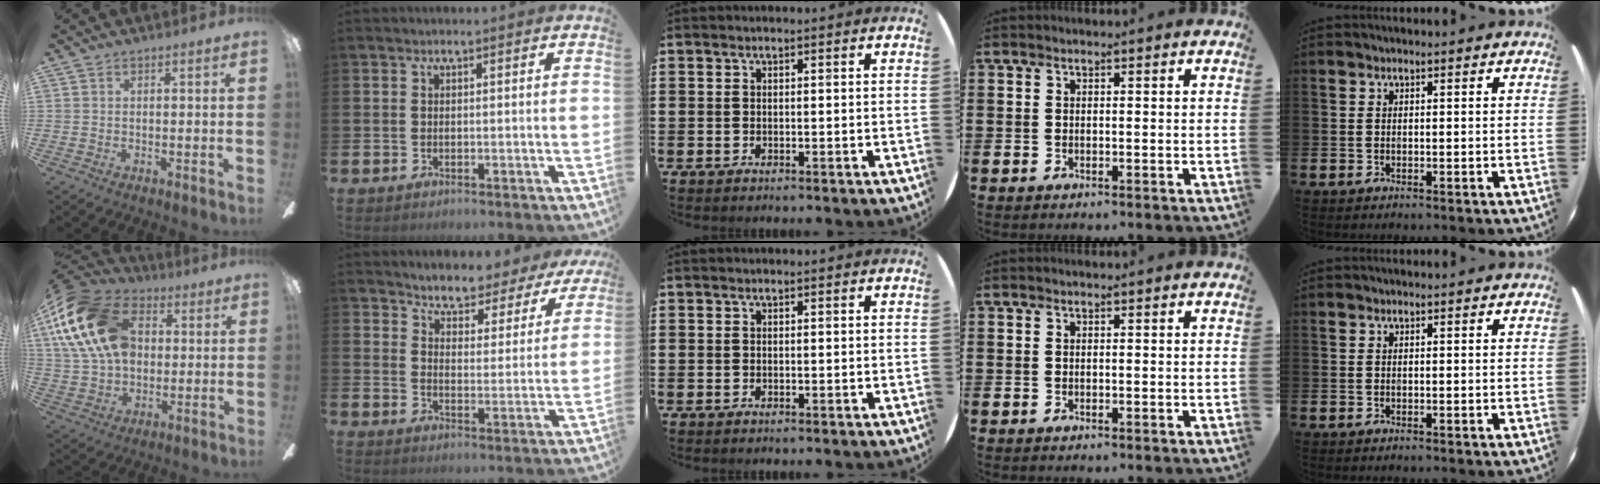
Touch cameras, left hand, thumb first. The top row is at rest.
{"thumb": {"total": 21.4, "force": [5.6, 14.8, 14.4], "torque": [-0.297, 0.003, 0.099]}, "index": {"total": 4.7, "force": [4.5, 1.0, -0.1], "torque": [-0.026, -0.040, 0.074]}}